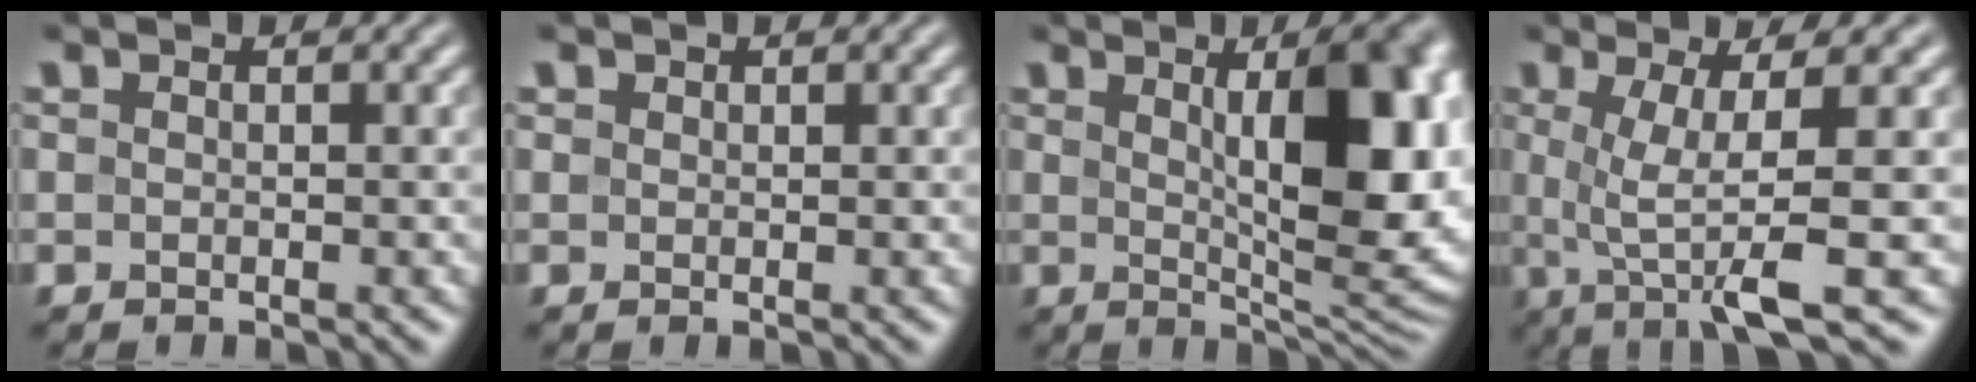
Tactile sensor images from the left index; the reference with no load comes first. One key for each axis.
{"total": 0.6, "fx": 0.4, "fy": 0.4, "fz": 0.1, "tx": 0.002, "ty": -0.001, "tz": 0.007}
{"total": 12.1, "fx": 2.1, "fy": 4.0, "fz": 11.2, "tx": -0.129, "ty": 0.003, "tz": 0.036}
{"total": 7.0, "fx": -0.2, "fy": 1.3, "fz": 6.8, "tx": -0.117, "ty": 0.001, "tz": -0.001}